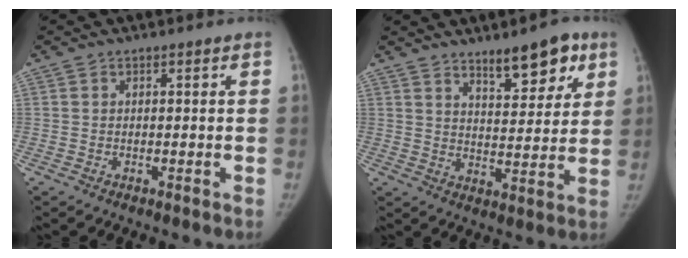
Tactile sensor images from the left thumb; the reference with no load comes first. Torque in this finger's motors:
{"motor_torque": [0.30, 0.42, 0.03, 0.20, 0.03]}